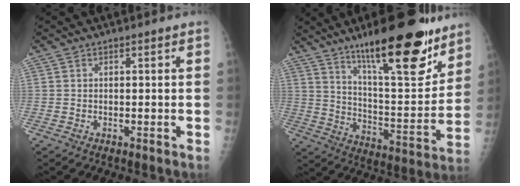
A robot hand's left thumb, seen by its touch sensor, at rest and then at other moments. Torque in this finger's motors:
{"motor_torque": [1.26, -0.10, 1.47, -1.31, 0.14]}